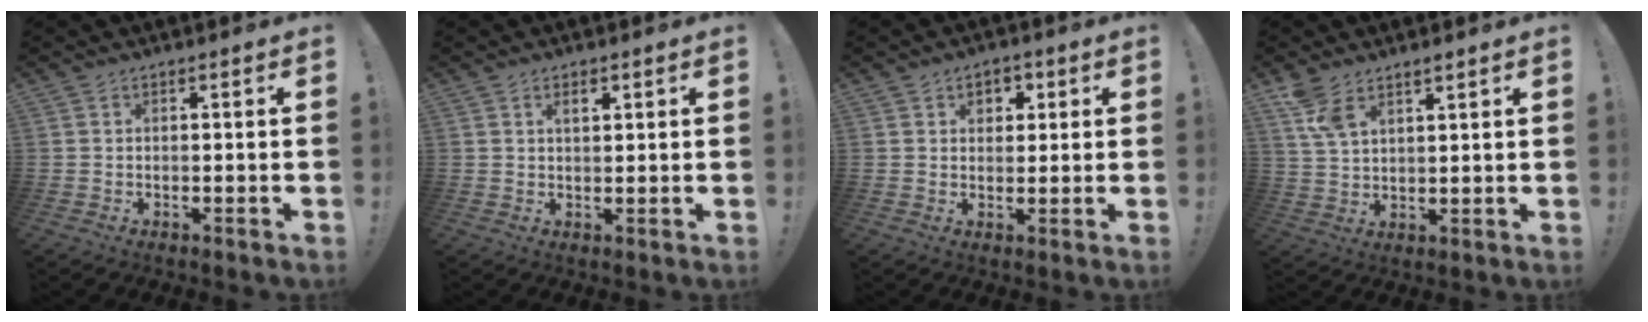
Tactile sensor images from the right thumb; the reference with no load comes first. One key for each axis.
{"total": 2.7, "fx": 1.6, "fy": 0.9, "fz": 2.0, "tx": -0.018, "ty": -0.007, "tz": 0.023}
{"total": 4.4, "fx": 1.9, "fy": 3.3, "fz": 2.2, "tx": -0.014, "ty": -0.006, "tz": 0.027}
{"total": 7.1, "fx": 4.9, "fy": 2.9, "fz": 4.2, "tx": -0.073, "ty": -0.022, "tz": 0.094}